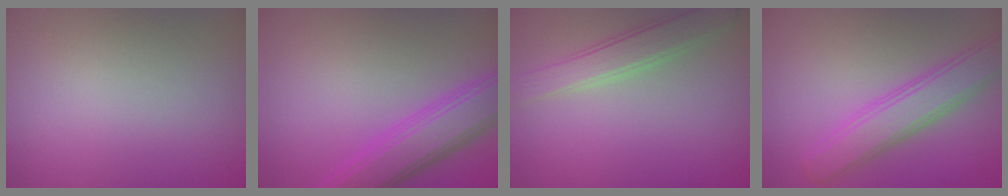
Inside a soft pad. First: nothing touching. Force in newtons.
{"total": 5.3, "press": 5.3, "slide": 0.3}
{"total": 3.1, "press": 3.0, "slide": 0.2}
{"total": 4.5, "press": 4.5, "slide": 0.1}